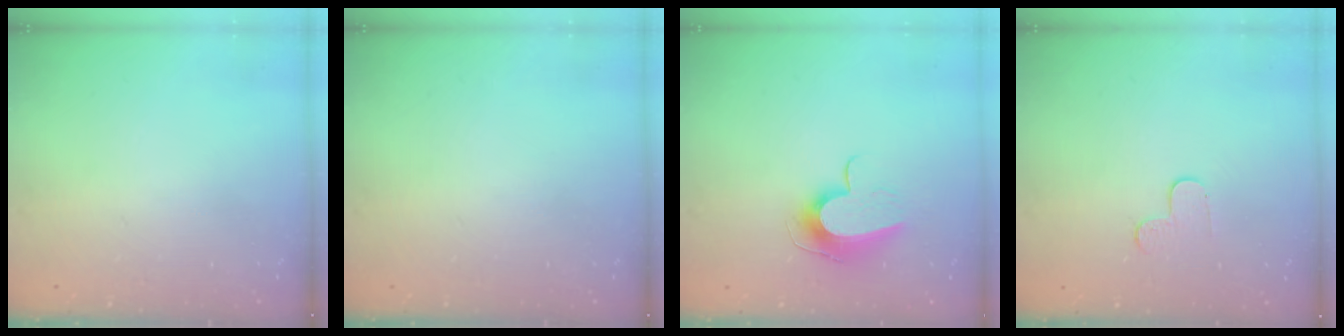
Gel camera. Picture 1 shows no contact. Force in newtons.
{"total": 0.0}
{"total": 11.2, "press": 11.1, "slide": 0.5}
{"total": 4.6, "press": 4.6, "slide": 0.5}